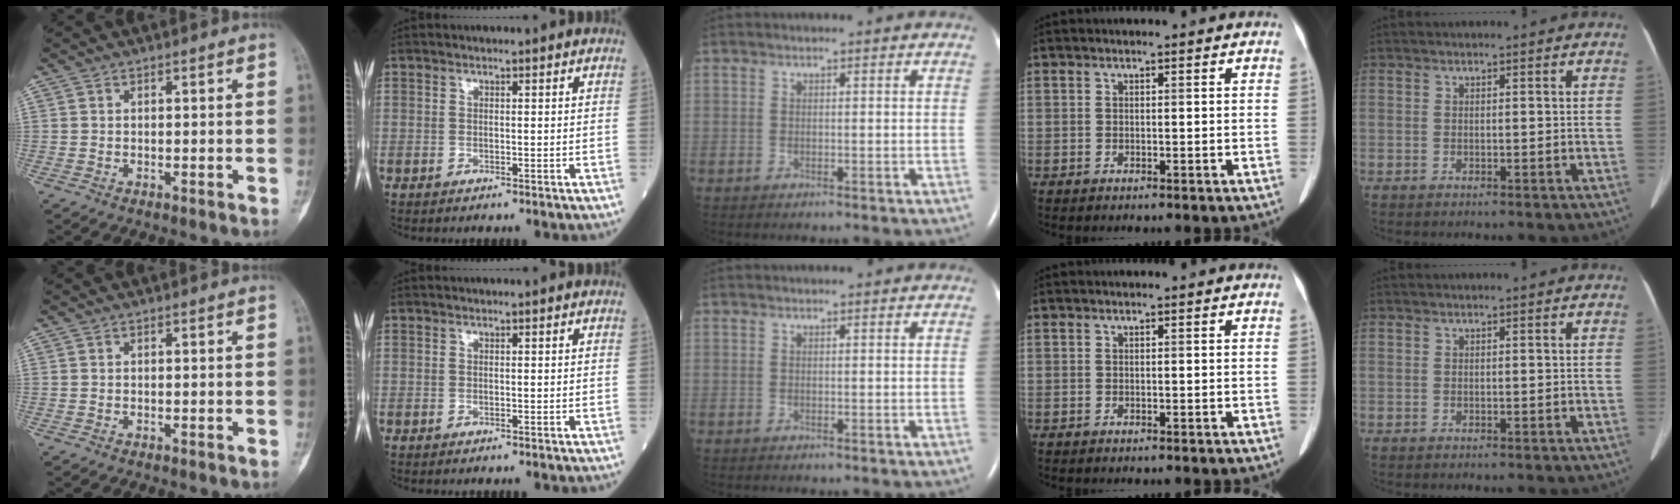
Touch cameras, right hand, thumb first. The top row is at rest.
{}